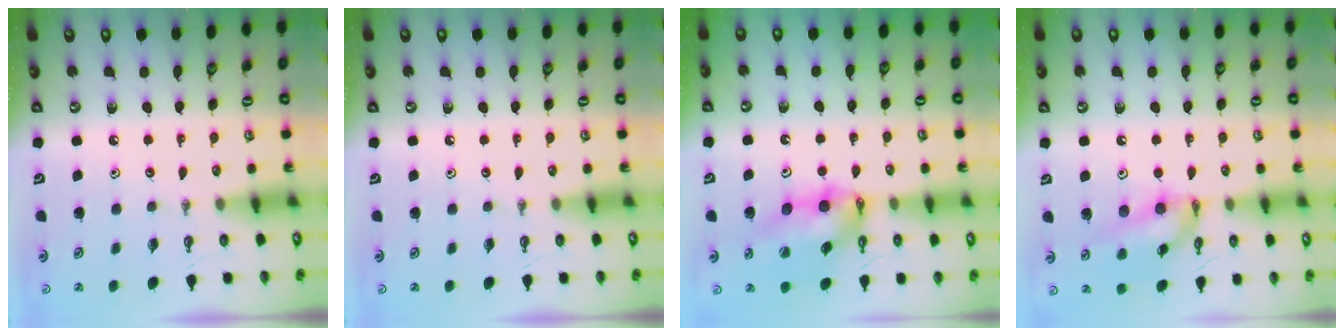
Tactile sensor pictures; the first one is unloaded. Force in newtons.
{"total": 0.0}
{"total": 13.6, "press": 13.5, "slide": 1.4}
{"total": 13.4, "press": 13.4, "slide": 1.2}